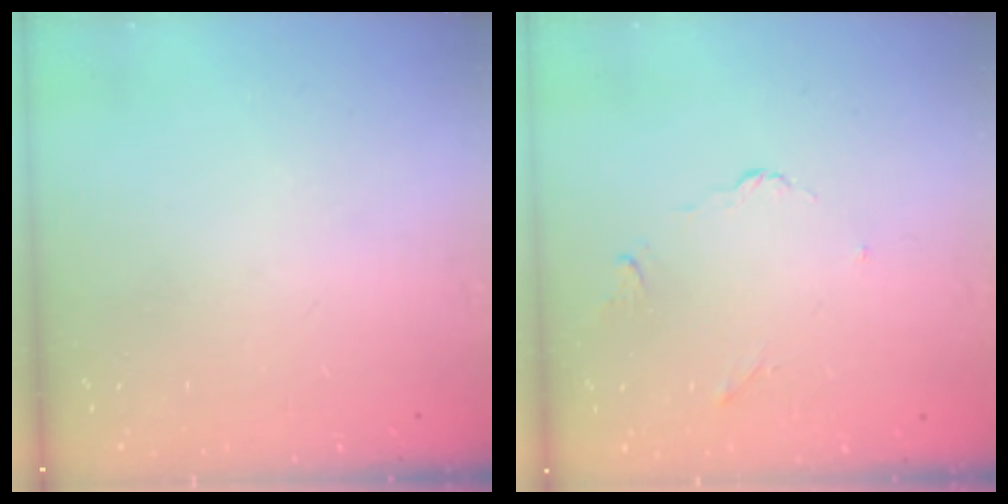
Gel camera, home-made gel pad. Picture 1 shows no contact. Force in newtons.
{"total": 2.6, "press": 2.5, "slide": 0.6}